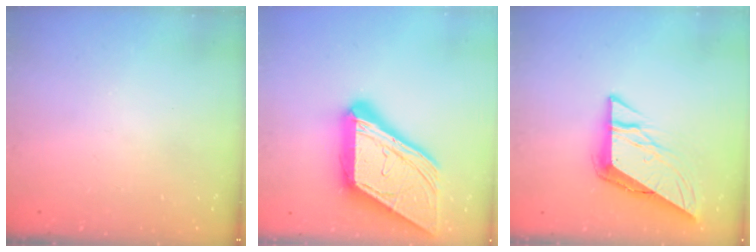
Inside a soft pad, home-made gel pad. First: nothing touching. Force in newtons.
{"total": 24.3, "press": 24.2, "slide": 2.6}
{"total": 9.8, "press": 9.8, "slide": 0.6}